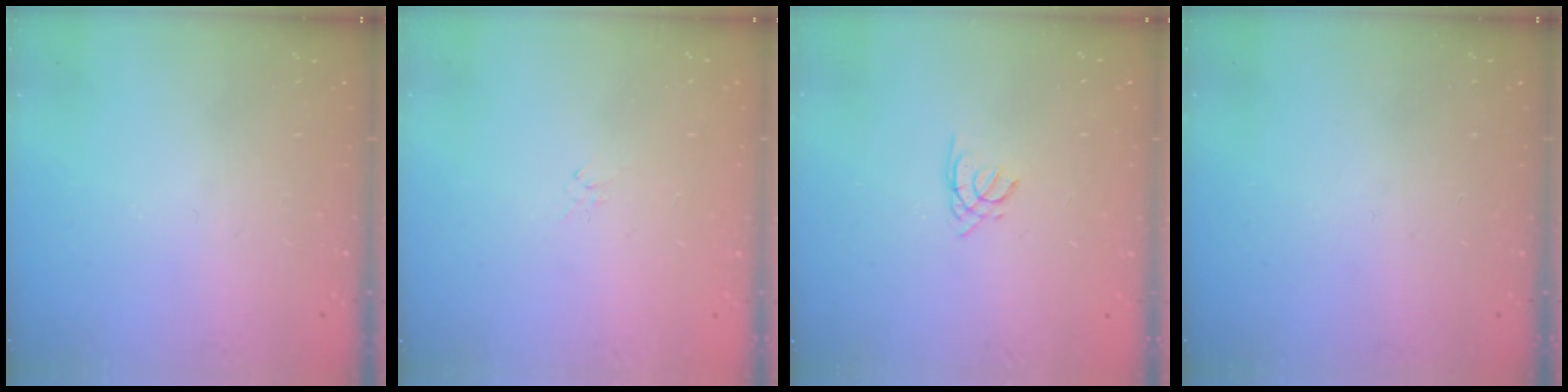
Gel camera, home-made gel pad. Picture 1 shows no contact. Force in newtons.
{"total": 0.7, "press": 0.5, "slide": 0.4}
{"total": 1.4, "press": 1.3, "slide": 0.3}
{"total": 0.0}